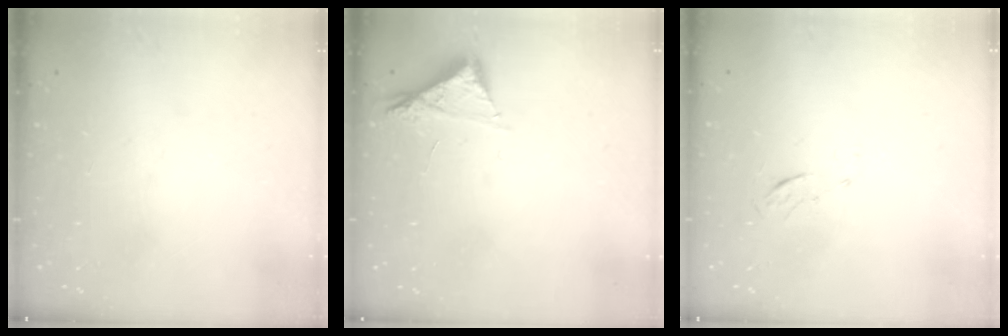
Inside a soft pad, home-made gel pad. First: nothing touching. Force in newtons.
{"total": 4.5, "press": 4.4, "slide": 0.5}
{"total": 4.0, "press": 3.7, "slide": 1.3}